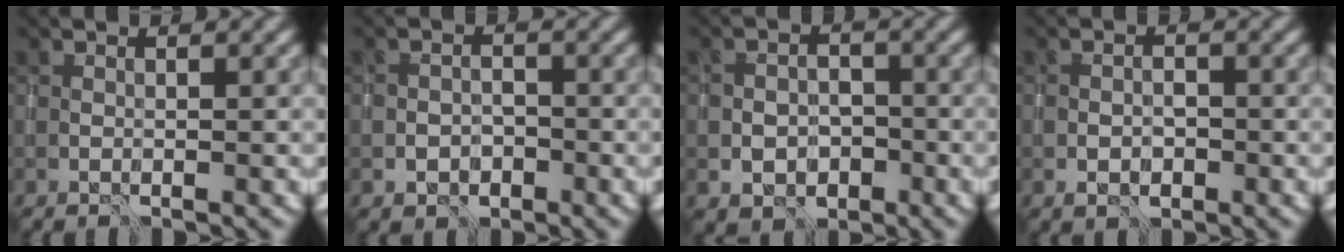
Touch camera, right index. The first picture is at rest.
{"total": 2.0, "force": [-1.1, 1.5, 0.8], "torque": [-0.011, 0.004, -0.019]}
{"total": 3.2, "force": [-1.2, 2.4, 1.6], "torque": [-0.023, 0.001, -0.021]}
{"total": 1.5, "force": [-0.6, 1.1, 0.9], "torque": [-0.014, 0.003, -0.010]}